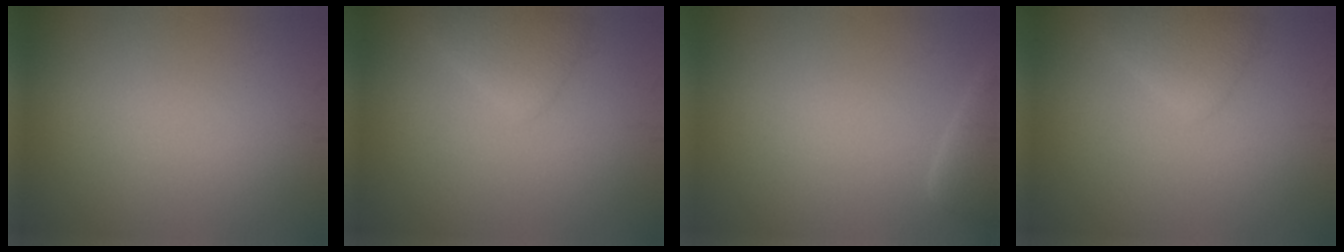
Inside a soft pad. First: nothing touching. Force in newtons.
{"total": 2.2, "press": 2.2, "slide": 0.1}
{"total": 2.2, "press": 2.2, "slide": 0.2}
{"total": 2.2, "press": 2.2, "slide": 0.1}